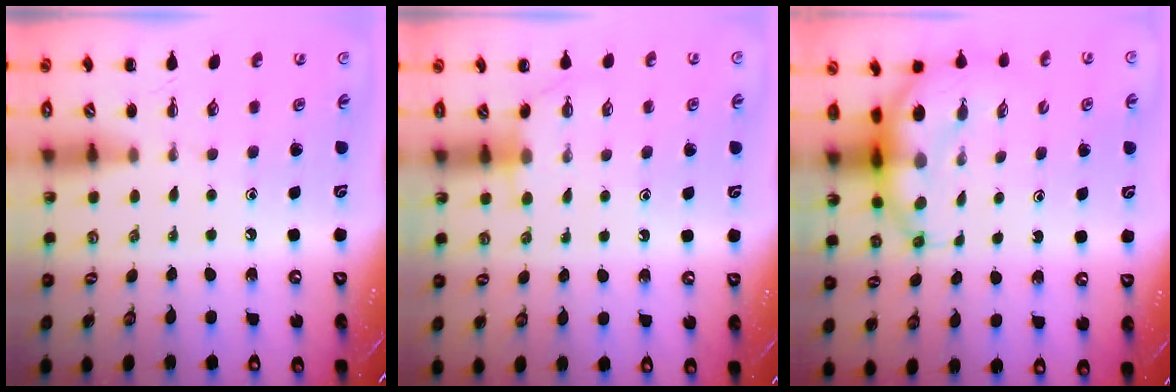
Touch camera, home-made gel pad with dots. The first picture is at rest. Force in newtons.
{"total": 4.3, "press": 4.1, "slide": 1.2}
{"total": 6.8, "press": 6.6, "slide": 1.6}